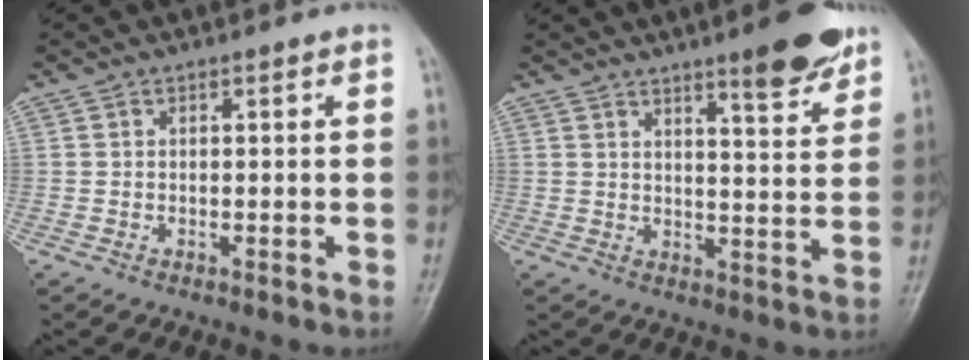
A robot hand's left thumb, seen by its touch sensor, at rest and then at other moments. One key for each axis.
{"total": 8.6, "fx": 6.0, "fy": 1.7, "fz": 5.9, "tx": -0.065, "ty": -0.040, "tz": 0.085}